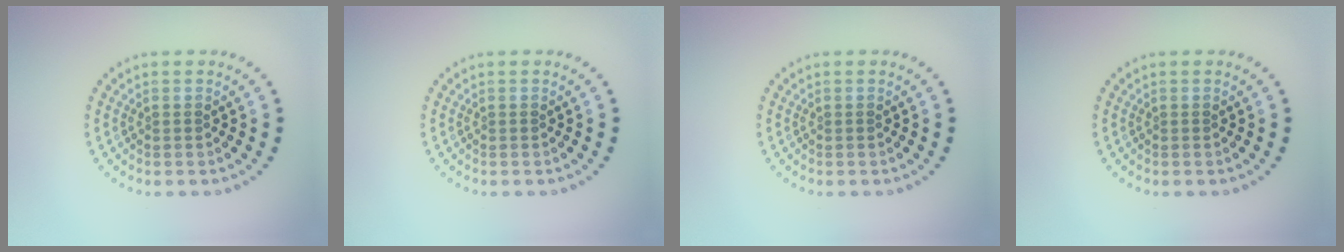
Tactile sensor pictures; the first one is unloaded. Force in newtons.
{"total": 0.0}
{"total": 0.0}
{"total": 0.0}